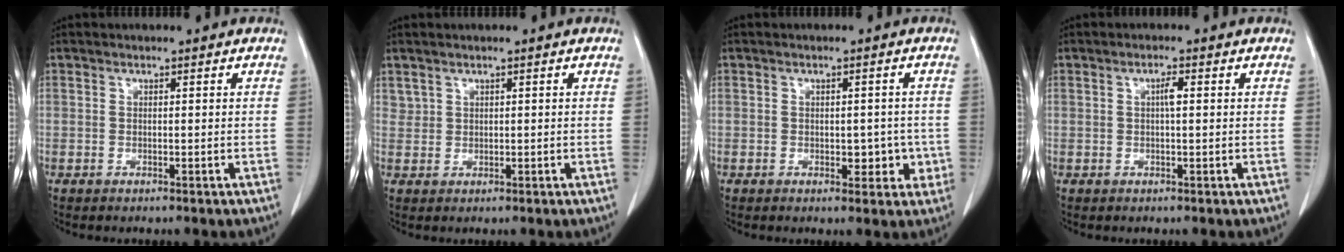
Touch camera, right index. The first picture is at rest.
{"total": 1.1, "force": [0.8, 0.7, 0.1], "torque": [0.003, 0.004, 0.017]}
{"total": 4.0, "force": [-0.8, 2.4, 3.2], "torque": [-0.026, 0.003, -0.005]}
{"total": 1.7, "force": [0.3, 0.2, 1.6], "torque": [-0.030, 0.004, 0.004]}